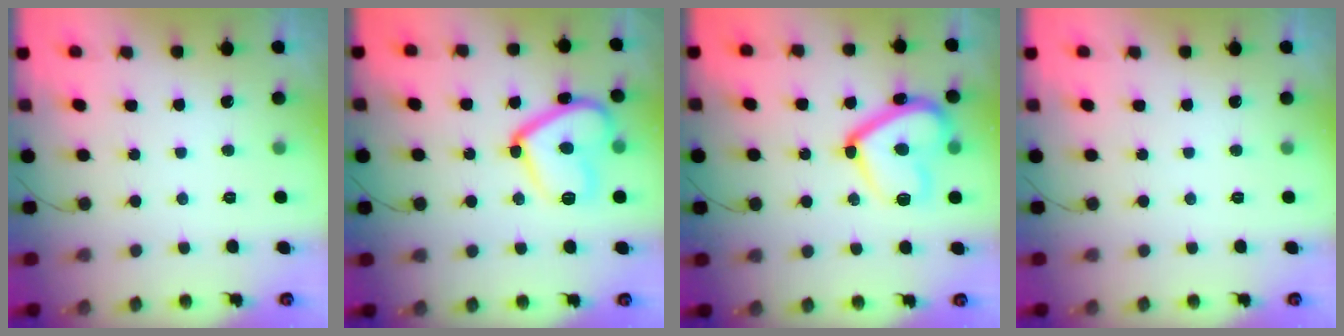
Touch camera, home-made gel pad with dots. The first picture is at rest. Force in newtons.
{"total": 16.4, "press": 16.3, "slide": 1.4}
{"total": 17.0, "press": 16.9, "slide": 1.1}
{"total": 0.0}